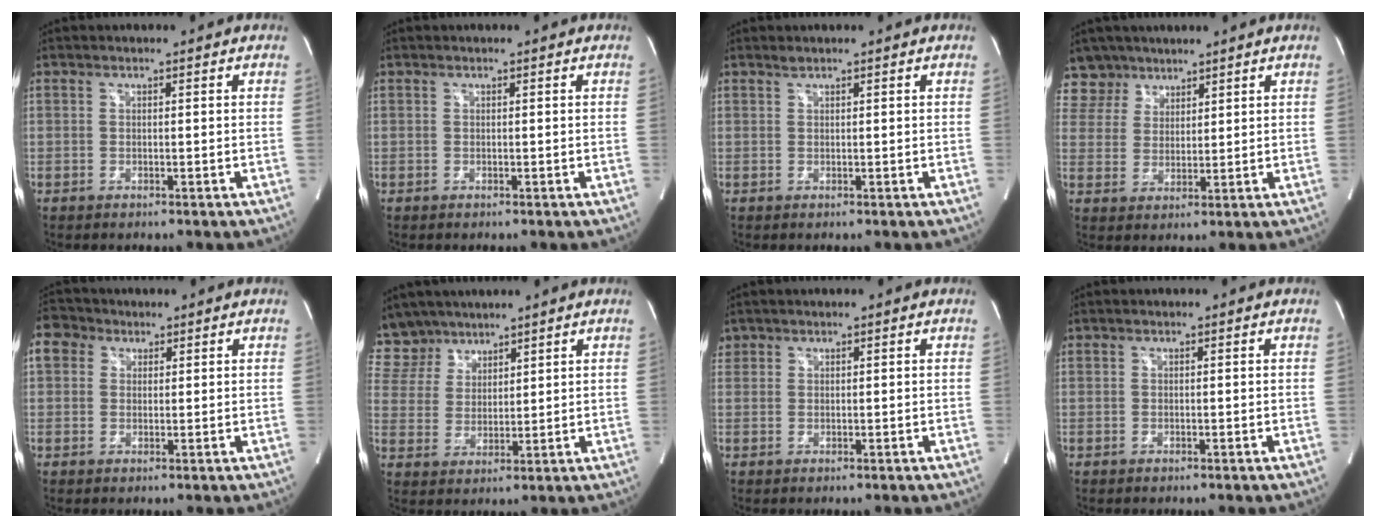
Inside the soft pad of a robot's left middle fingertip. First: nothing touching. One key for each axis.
{"total": 0.0}
{"total": 0.5, "fx": 0.5, "fy": -0.1, "fz": 0.1, "tx": -0.009, "ty": -0.001, "tz": 0.012}
{"total": 6.2, "fx": 4.9, "fy": 3.7, "fz": -0.4, "tx": 0.010, "ty": 0.007, "tz": 0.100}
{"total": 4.7, "fx": 2.0, "fy": 4.0, "fz": 1.3, "tx": -0.034, "ty": 0.023, "tz": 0.038}
{"total": 7.7, "fx": 6.7, "fy": 3.8, "fz": 0.4, "tx": -0.015, "ty": 0.014, "tz": 0.145}
{"total": 1.4, "fx": 0.9, "fy": 1.0, "fz": 0.0, "tx": 0.008, "ty": 0.011, "tz": 0.015}
{"total": 0.0}